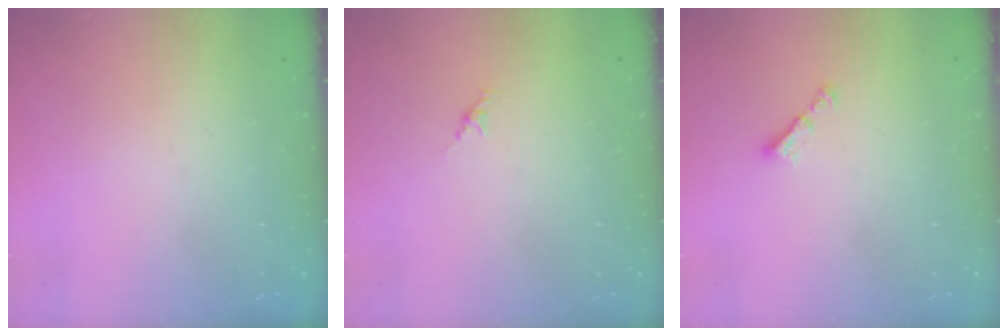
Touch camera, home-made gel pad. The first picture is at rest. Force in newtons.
{"total": 2.1, "press": 2.0, "slide": 0.7}
{"total": 3.1, "press": 3.1, "slide": 0.1}